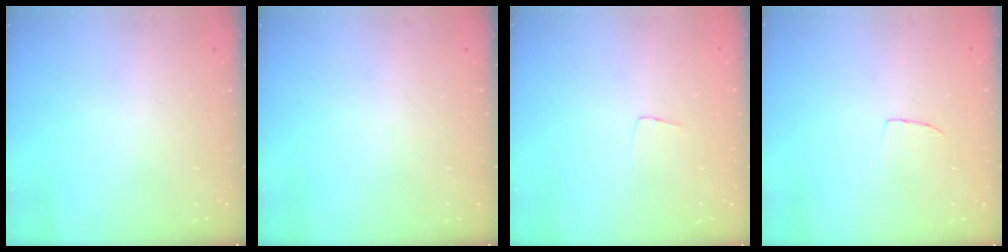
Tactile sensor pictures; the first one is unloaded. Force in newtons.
{"total": 0.0}
{"total": 3.3, "press": 3.3, "slide": 0.2}
{"total": 4.1, "press": 4.0, "slide": 0.2}